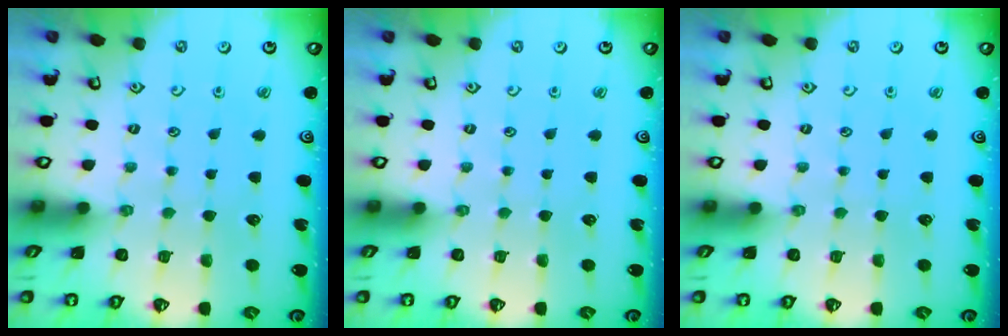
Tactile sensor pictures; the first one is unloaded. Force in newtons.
{"total": 0.0}
{"total": 0.0}